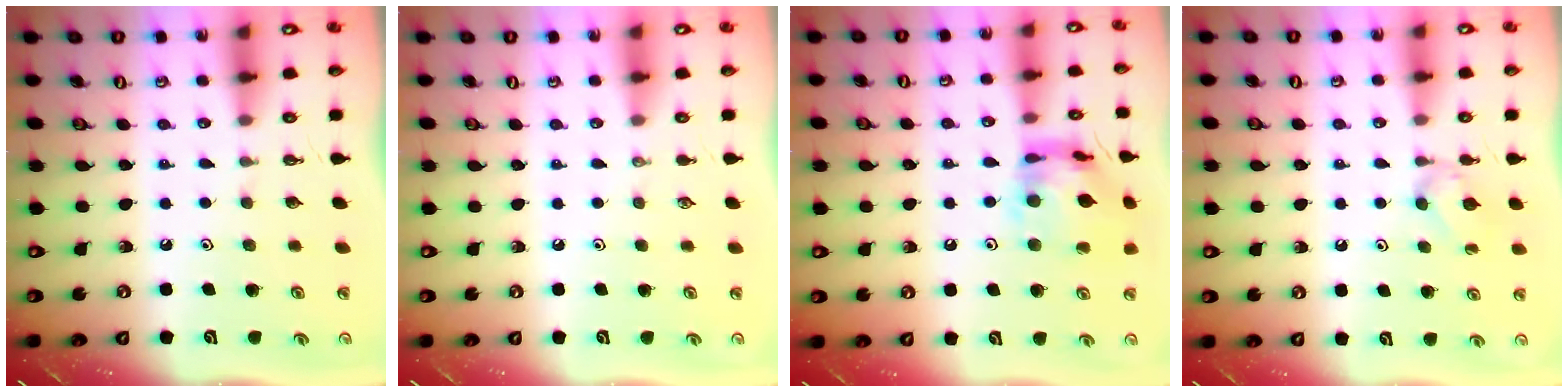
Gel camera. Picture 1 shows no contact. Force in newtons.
{"total": 0.0}
{"total": 15.5, "press": 15.4, "slide": 1.6}
{"total": 7.4, "press": 7.3, "slide": 0.8}